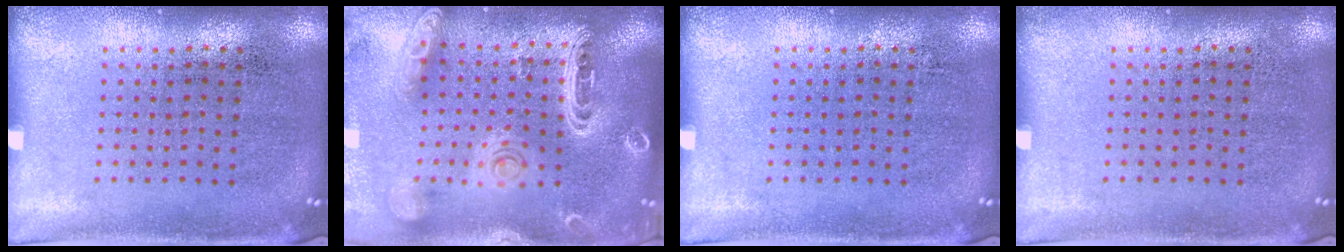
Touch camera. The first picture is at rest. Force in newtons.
{"total": 2.5, "press": 2.3, "slide": 1.2}
{"total": 0.0}
{"total": 0.0}